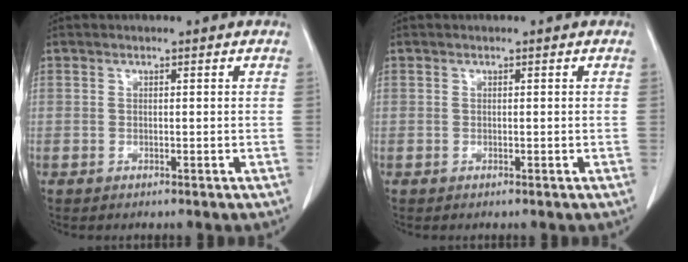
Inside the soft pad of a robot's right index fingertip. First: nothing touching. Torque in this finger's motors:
{"motor_torque": [-0.01, 0.00, 0.00, 0.00]}